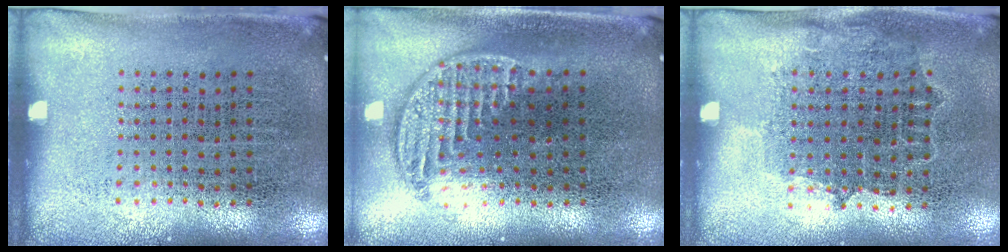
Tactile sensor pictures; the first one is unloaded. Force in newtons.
{"total": 1.3, "press": 1.1, "slide": 0.6}
{"total": 0.8, "press": 0.7, "slide": 0.4}